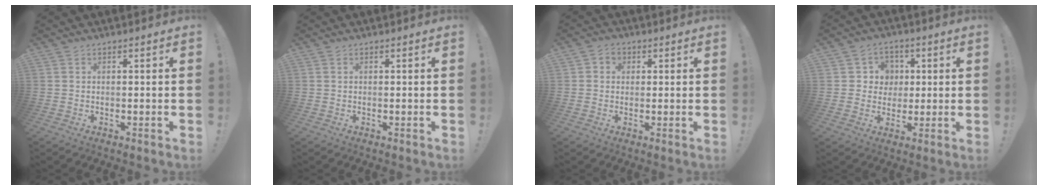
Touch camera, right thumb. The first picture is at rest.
{"total": 0.0}
{"total": 2.8, "force": [0.5, 2.6, 0.9], "torque": [-0.015, 0.001, 0.009]}
{"total": 6.7, "force": [0.7, 6.6, 1.0], "torque": [-0.015, -0.006, 0.016]}